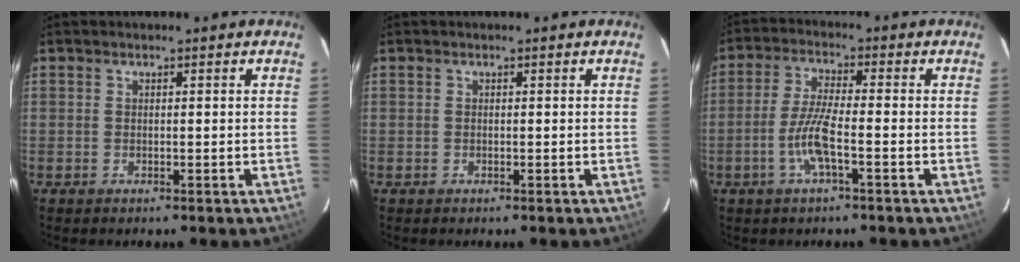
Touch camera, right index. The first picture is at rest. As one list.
[{"total": 0.0}, {"total": 6.7, "force": [-2.7, 0.8, 6.1], "torque": [-0.129, -0.002, -0.053]}]